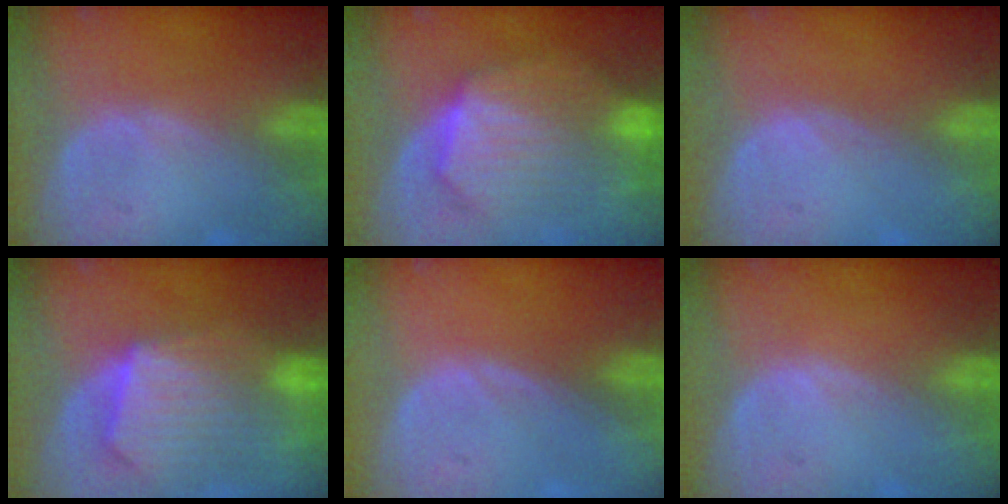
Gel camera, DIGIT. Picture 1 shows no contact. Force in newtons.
{"total": 10.7, "press": 10.6, "slide": 0.8}
{"total": 0.0}
{"total": 10.9, "press": 9.5, "slide": 5.2}
{"total": 0.0}
{"total": 0.0}